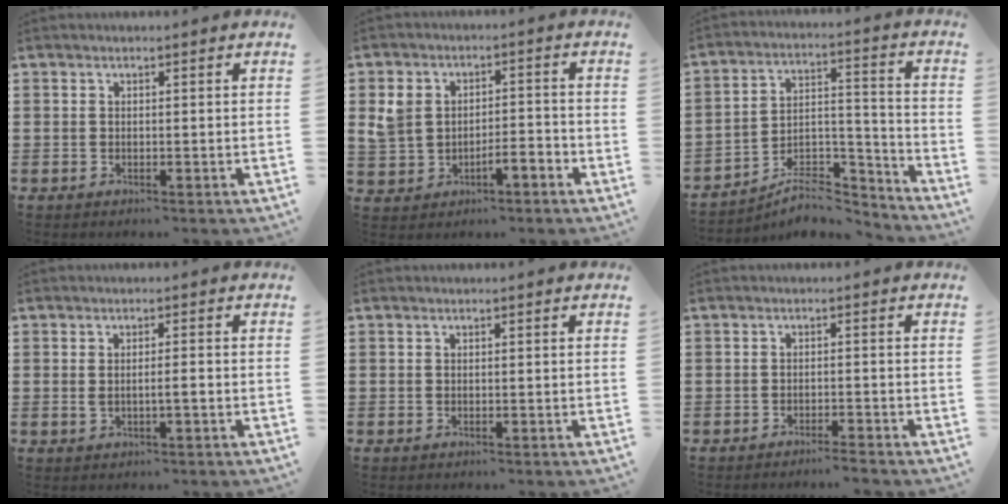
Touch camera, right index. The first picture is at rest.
{"total": 4.8, "force": [-1.3, 3.4, 3.1], "torque": [-0.079, 0.007, -0.029]}
{"total": 7.4, "force": [-6.5, 2.5, 2.4], "torque": [-0.030, 0.021, -0.122]}
{"total": 2.3, "force": [-0.3, 0.3, 2.2], "torque": [-0.041, -0.003, -0.006]}
{"total": 0.0}
{"total": 1.7, "force": [-1.6, -0.2, 0.5], "torque": [-0.009, 0.002, -0.032]}